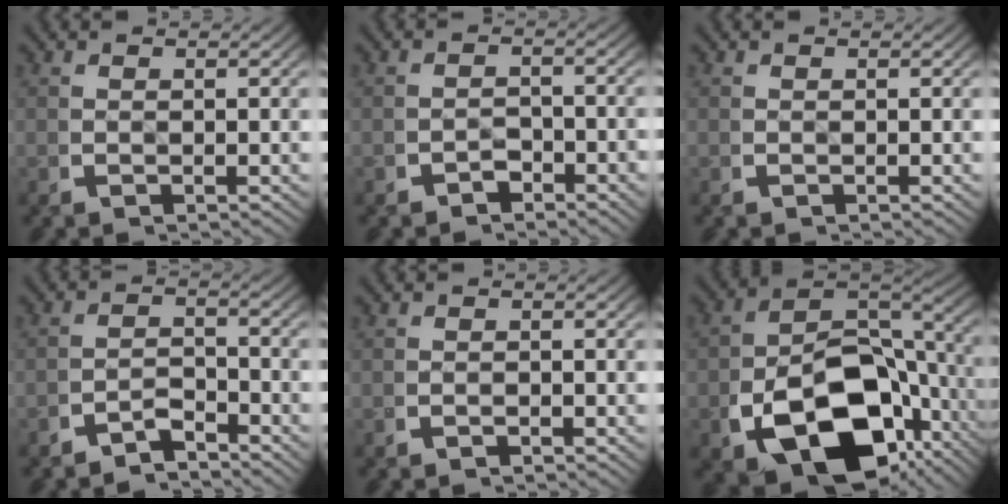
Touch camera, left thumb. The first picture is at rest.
{"total": 2.1, "force": [-1.9, 0.8, 0.4], "torque": [-0.005, -0.010, -0.028]}
{"total": 0.0}
{"total": 2.9, "force": [-2.5, 1.0, 0.9], "torque": [-0.006, -0.011, -0.045]}
{"total": 0.7, "force": [-0.6, 0.2, 0.1], "torque": [-0.002, -0.003, -0.012]}
{"total": 16.3, "force": [-4.4, 10.1, 12.0], "torque": [-0.217, -0.054, -0.046]}